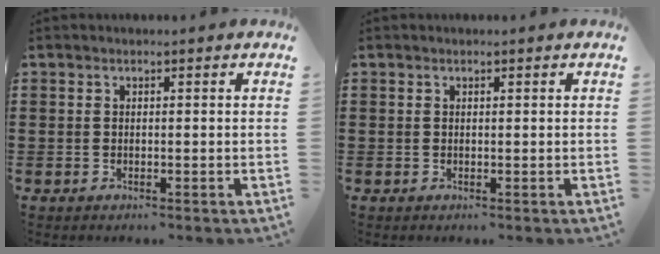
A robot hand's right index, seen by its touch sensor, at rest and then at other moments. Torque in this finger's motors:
{"motor_torque": [-0.21, -0.05, 0.01, 0.00]}